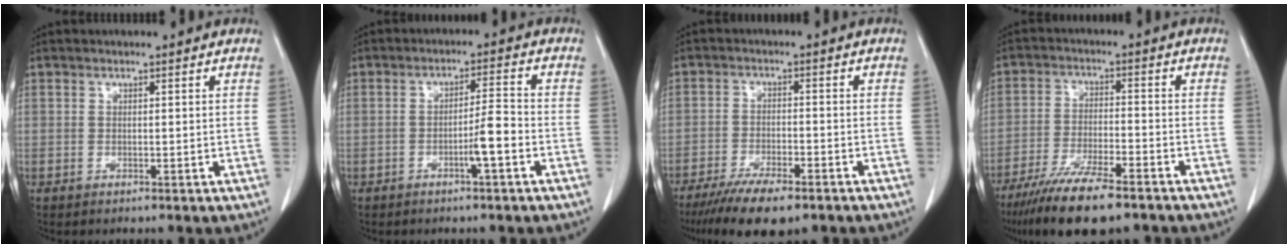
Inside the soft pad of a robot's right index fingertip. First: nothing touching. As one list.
[{"total": 4.0, "force": [-1.6, 0.0, 3.7], "torque": [-0.058, 0.002, -0.027]}, {"total": 9.8, "force": [-7.3, 2.3, 6.1], "torque": [-0.099, -0.018, -0.116]}, {"total": 13.0, "force": [-10.0, 2.1, 8.0], "torque": [-0.141, -0.030, -0.166]}]